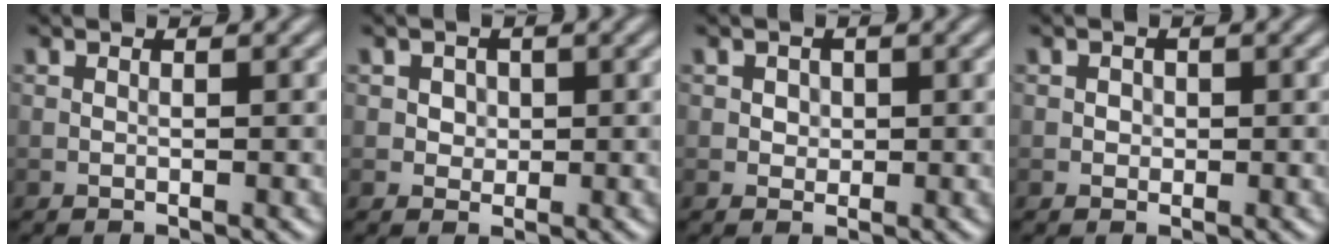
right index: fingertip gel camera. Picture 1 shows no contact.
{"total": 1.6, "force": [0.4, 1.4, 0.6], "torque": [-0.006, 0.002, 0.009]}
{"total": 1.1, "force": [0.3, 1.0, 0.4], "torque": [-0.004, 0.000, 0.004]}
{"total": 0.8, "force": [0.1, 0.7, 0.3], "torque": [0.000, -0.002, 0.000]}